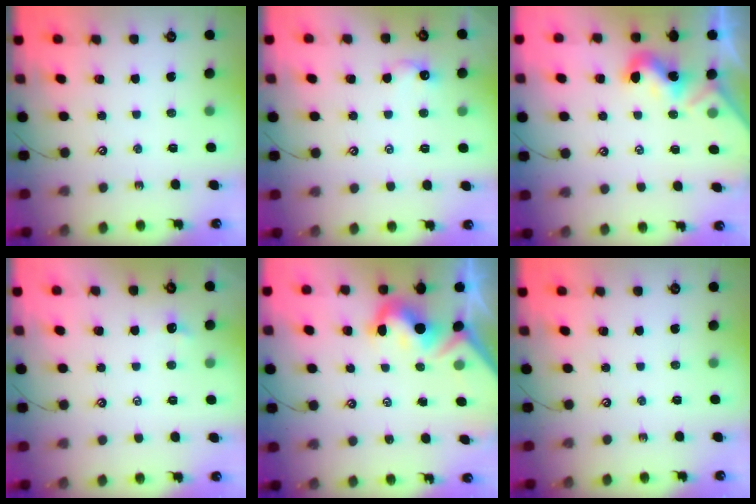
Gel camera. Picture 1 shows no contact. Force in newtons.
{"total": 0.8, "press": 0.6, "slide": 0.5}
{"total": 2.0, "press": 2.0, "slide": 0.5}
{"total": 1.1, "press": 1.0, "slide": 0.4}
{"total": 6.0, "press": 5.9, "slide": 1.0}
{"total": 0.0}